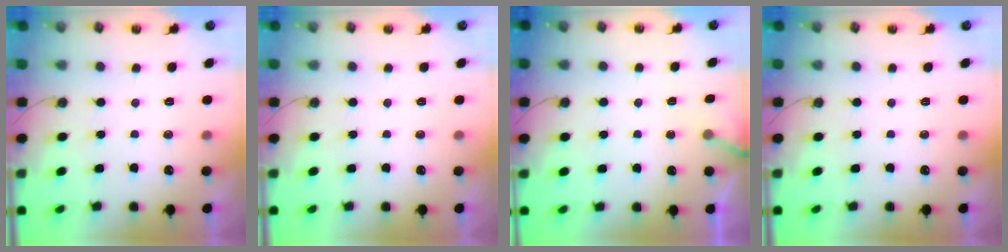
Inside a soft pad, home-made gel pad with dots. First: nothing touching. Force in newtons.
{"total": 0.0}
{"total": 3.3, "press": 3.3, "slide": 0.3}
{"total": 0.0}